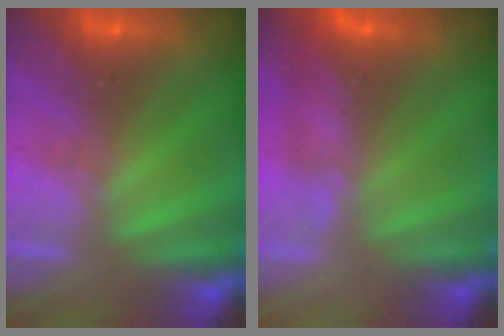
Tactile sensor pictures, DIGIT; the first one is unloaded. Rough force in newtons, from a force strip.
{"total": 4.9}